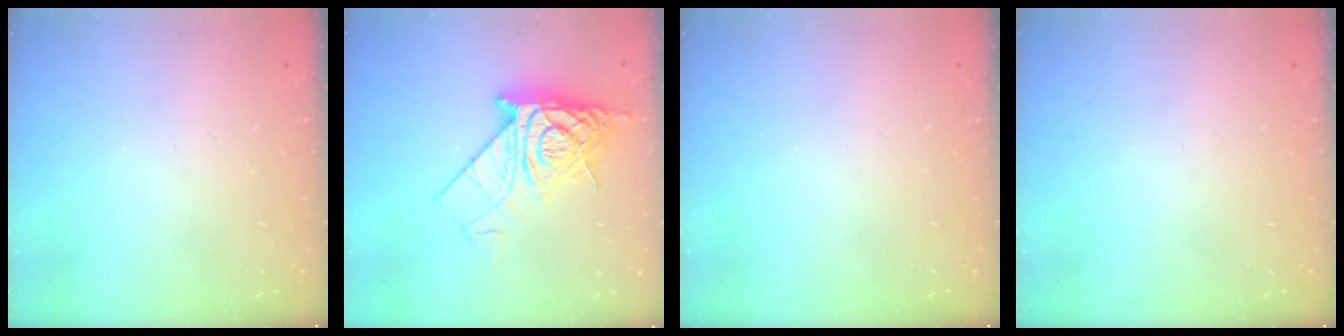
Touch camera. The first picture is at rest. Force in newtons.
{"total": 12.2, "press": 12.2, "slide": 1.1}
{"total": 0.0}
{"total": 0.0}